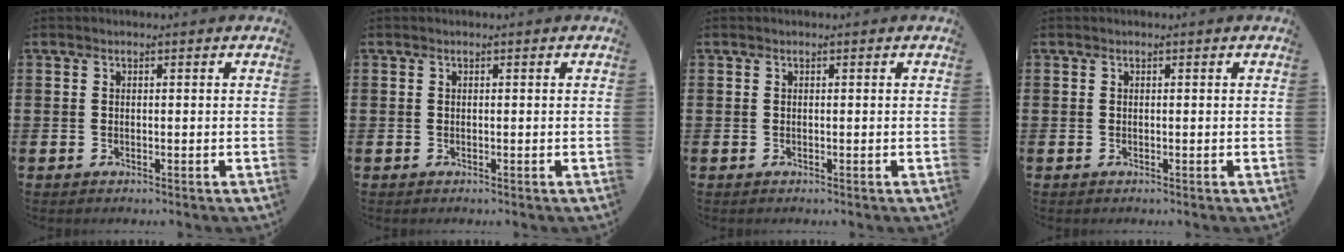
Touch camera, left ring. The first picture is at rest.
{"total": 0.0}
{"total": 0.0}
{"total": 0.0}